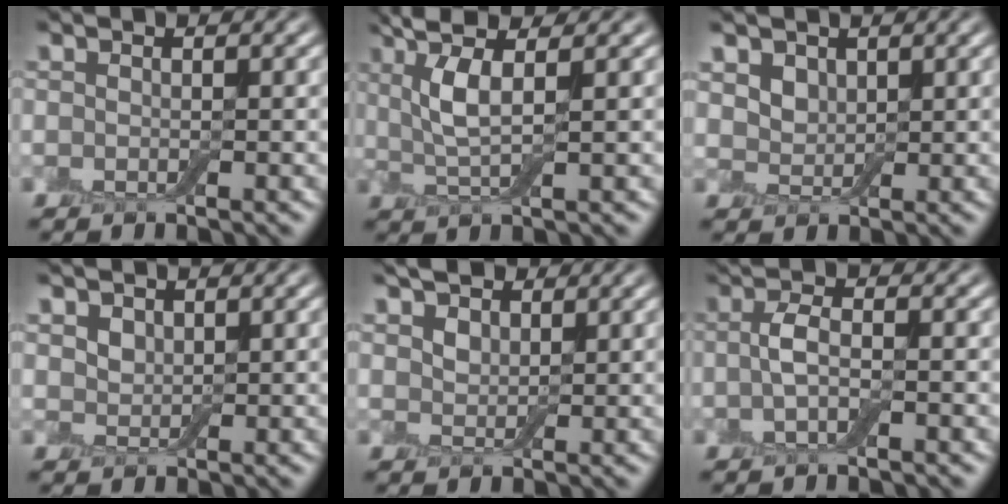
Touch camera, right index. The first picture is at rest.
{"total": 4.9, "force": [1.7, 1.2, 4.4], "torque": [-0.093, 0.004, 0.032]}
{"total": 3.0, "force": [1.8, 2.1, 1.2], "torque": [-0.040, -0.004, 0.037]}
{"total": 2.1, "force": [1.4, 1.4, 0.8], "torque": [-0.022, -0.004, 0.029]}
{"total": 3.3, "force": [2.3, 1.9, 1.5], "torque": [-0.036, 0.000, 0.039]}
{"total": 2.4, "force": [0.0, 0.7, 2.3], "torque": [-0.049, 0.000, -0.003]}